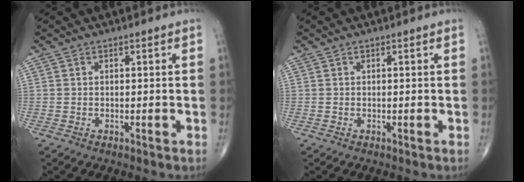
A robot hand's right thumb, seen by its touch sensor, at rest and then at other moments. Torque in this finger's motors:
{"motor_torque": [0.00, 0.00, 0.07, 0.07, 0.00]}